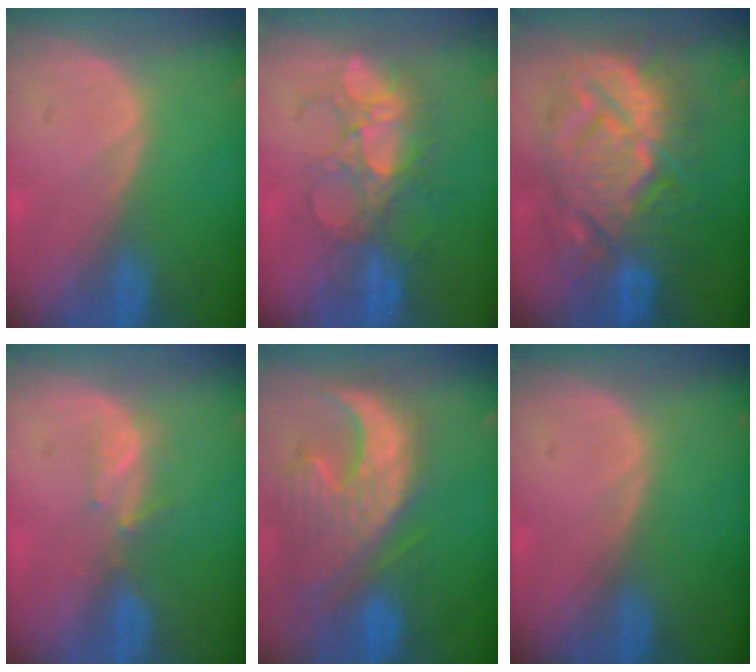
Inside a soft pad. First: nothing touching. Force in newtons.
{"total": 7.7, "press": 7.6, "slide": 1.4}
{"total": 13.7, "press": 13.6, "slide": 1.3}
{"total": 2.3, "press": 2.1, "slide": 0.8}
{"total": 12.8, "press": 11.2, "slide": 6.3}
{"total": 0.0}